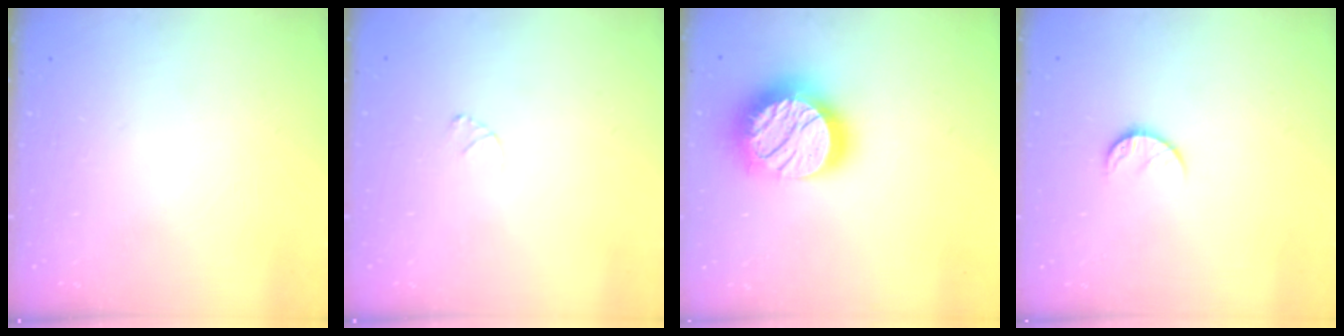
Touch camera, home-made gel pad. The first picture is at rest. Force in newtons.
{"total": 2.6, "press": 2.6, "slide": 0.3}
{"total": 20.5, "press": 20.5, "slide": 1.2}
{"total": 7.1, "press": 7.1, "slide": 0.8}